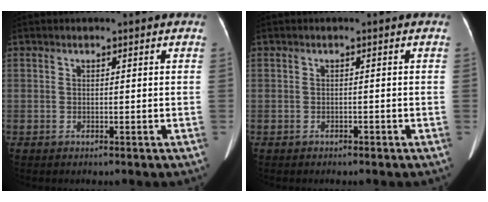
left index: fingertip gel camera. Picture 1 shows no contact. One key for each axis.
{"total": 0.7, "fx": -0.6, "fy": 0.3, "fz": 0.1, "tx": -0.005, "ty": 0.000, "tz": -0.011}